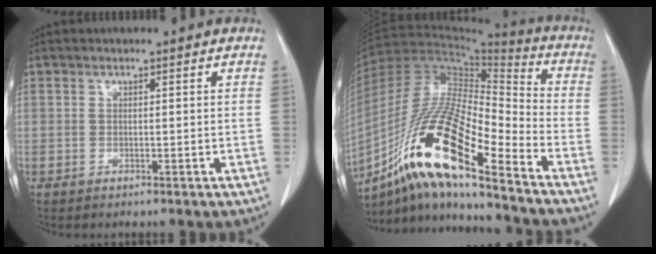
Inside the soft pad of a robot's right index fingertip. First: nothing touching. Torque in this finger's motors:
{"motor_torque": [0.84, -0.80, 0.46, 0.11]}